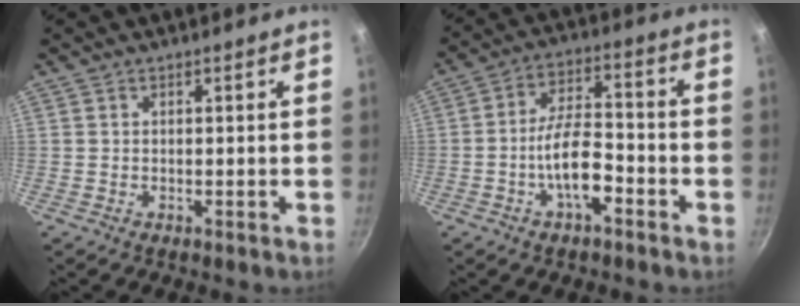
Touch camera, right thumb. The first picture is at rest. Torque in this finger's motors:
{"motor_torque": [2.87, 2.14, 1.65, -1.12, 0.67]}